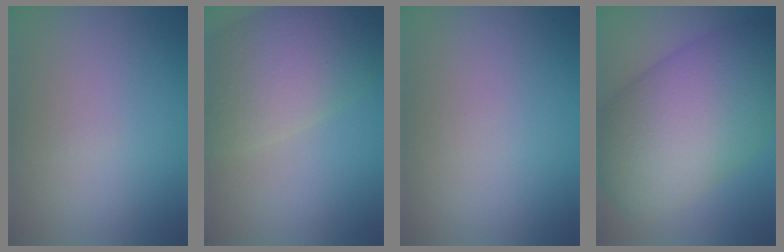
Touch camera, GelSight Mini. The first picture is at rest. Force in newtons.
{"total": 9.6, "press": 9.6, "slide": 0.5}
{"total": 0.0}
{"total": 13.1, "press": 13.1, "slide": 0.4}